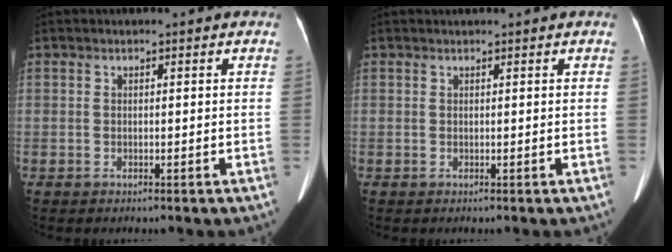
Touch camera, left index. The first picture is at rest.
{"total": 1.3, "force": [1.2, -0.2, 0.4], "torque": [-0.005, 0.019, 0.025]}